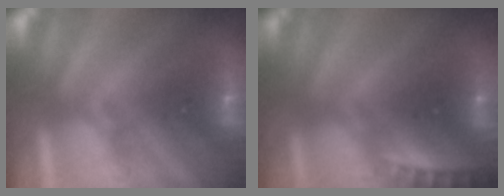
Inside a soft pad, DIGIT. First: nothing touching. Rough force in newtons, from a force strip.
{"total": 2.3}